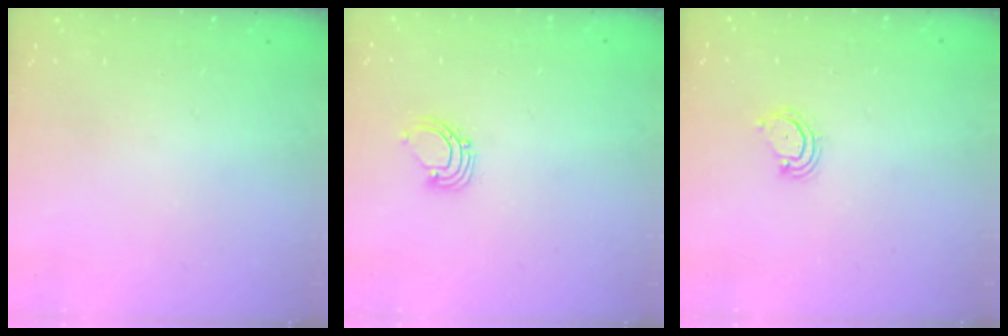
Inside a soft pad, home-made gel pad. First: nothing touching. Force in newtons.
{"total": 2.6, "press": 2.6, "slide": 0.2}
{"total": 3.8, "press": 3.8, "slide": 0.5}